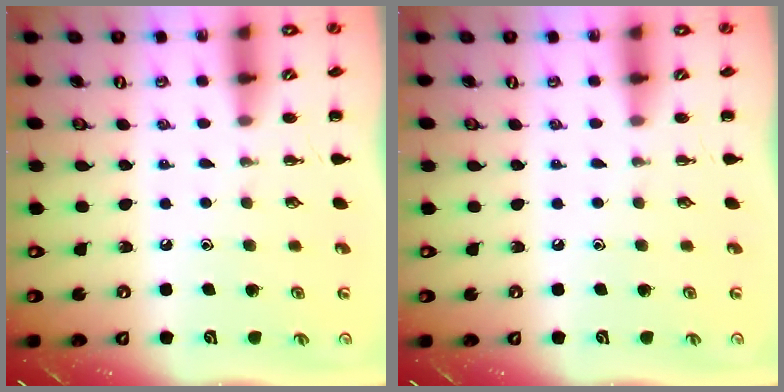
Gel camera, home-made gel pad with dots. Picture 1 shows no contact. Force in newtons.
{"total": 0.0}